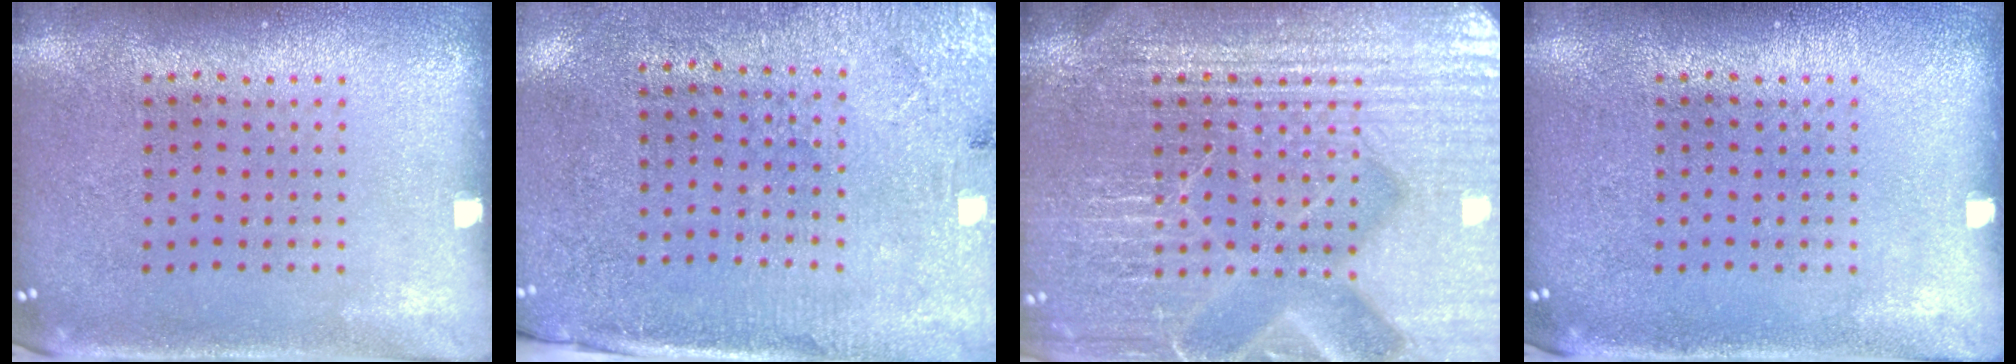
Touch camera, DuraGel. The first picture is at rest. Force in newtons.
{"total": 2.7, "press": 2.4, "slide": 1.3}
{"total": 7.4, "press": 7.3, "slide": 0.9}
{"total": 0.0}